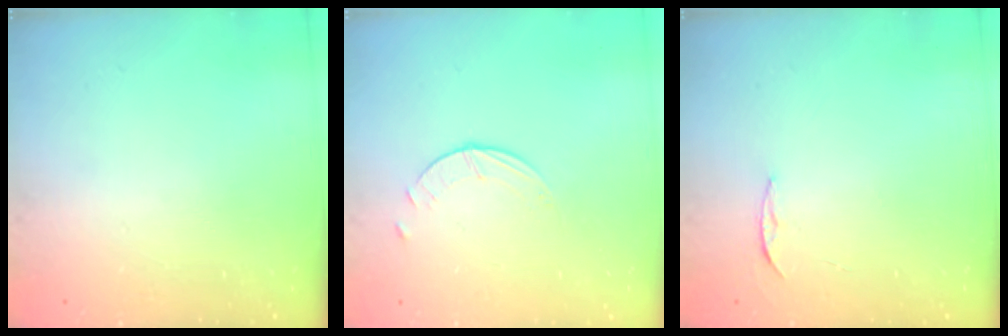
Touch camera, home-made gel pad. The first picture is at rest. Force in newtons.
{"total": 0.9, "press": 0.9, "slide": 0.1}
{"total": 3.4, "press": 3.4, "slide": 0.4}